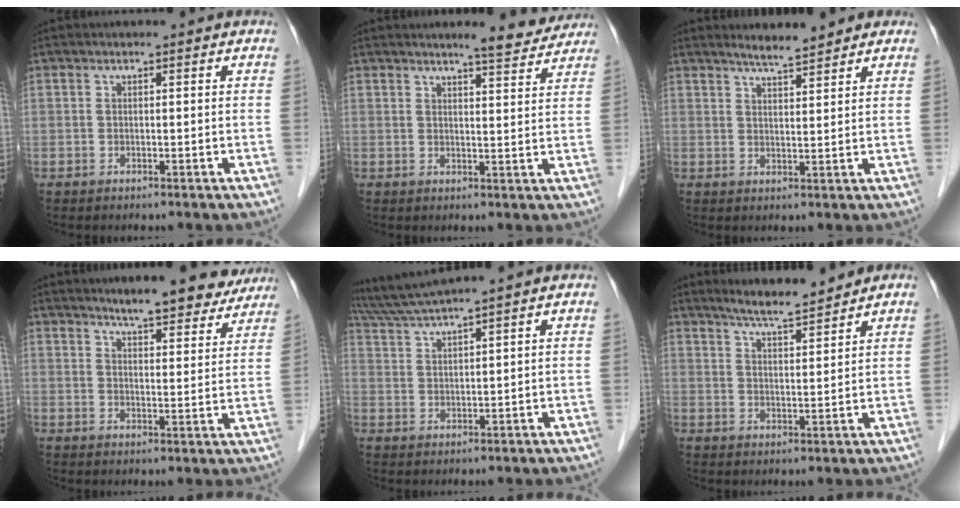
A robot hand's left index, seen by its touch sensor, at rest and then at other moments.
{"total": 5.5, "force": [5.2, 0.6, 1.7], "torque": [-0.028, -0.004, 0.058]}
{"total": 4.2, "force": [3.8, 0.5, 1.7], "torque": [-0.029, 0.009, 0.062]}
{"total": 11.9, "force": [10.7, 2.3, 4.9], "torque": [-0.052, -0.004, 0.129]}
{"total": 5.6, "force": [4.9, -1.9, 2.1], "torque": [-0.054, 0.005, 0.102]}
{"total": 5.9, "force": [5.4, 0.3, 2.4], "torque": [-0.043, 0.004, 0.096]}